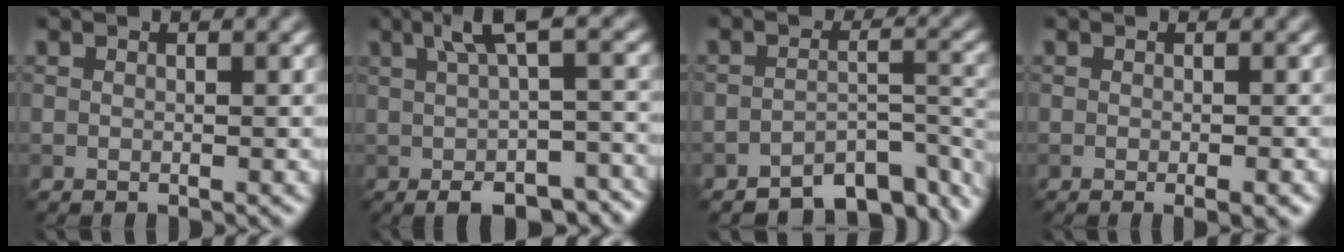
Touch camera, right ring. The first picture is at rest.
{"total": 7.6, "force": [-0.6, 2.7, 7.0], "torque": [-0.096, 0.001, -0.002]}
{"total": 6.7, "force": [-5.2, 2.8, 3.2], "torque": [-0.029, -0.011, -0.080]}
{"total": 1.9, "force": [-0.7, 0.4, 1.8], "torque": [-0.018, -0.004, -0.010]}